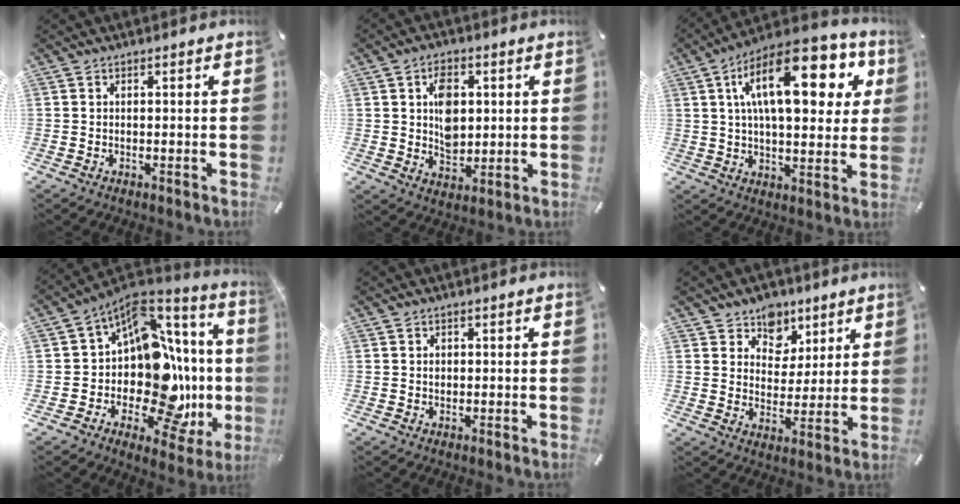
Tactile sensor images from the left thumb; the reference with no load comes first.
{"total": 8.1, "force": [1.5, 6.1, 5.2], "torque": [-0.068, -0.001, 0.025]}
{"total": 22.4, "force": [8.1, 10.2, 18.2], "torque": [-0.288, -0.017, 0.126]}
{"total": 18.2, "force": [-1.9, 11.8, 13.8], "torque": [-0.182, -0.066, -0.013]}
{"total": 0.8, "force": [0.1, 0.7, 0.4], "torque": [-0.008, 0.001, 0.003]}
{"total": 8.1, "force": [4.8, 6.5, 0.2], "torque": [-0.003, -0.040, 0.089]}